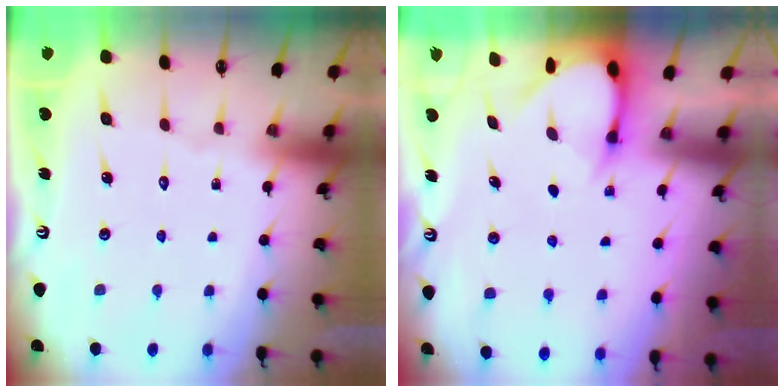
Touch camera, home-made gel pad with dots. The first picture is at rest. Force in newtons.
{"total": 3.6, "press": 3.6, "slide": 0.2}